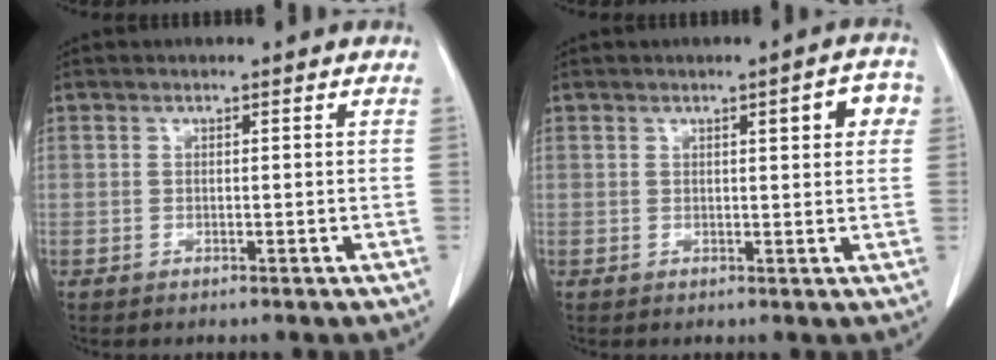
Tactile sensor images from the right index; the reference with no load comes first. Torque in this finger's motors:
{"motor_torque": [0.28, 0.34, 0.09, 0.01]}